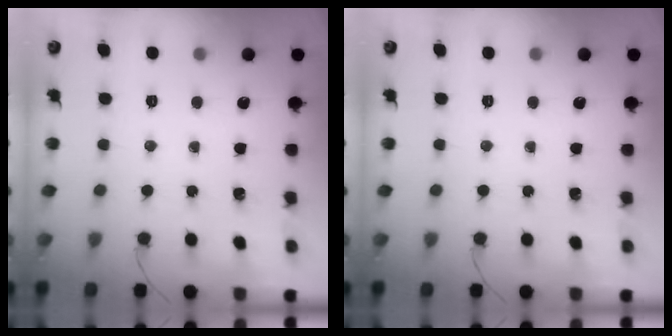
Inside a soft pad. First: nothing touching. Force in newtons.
{"total": 0.0}